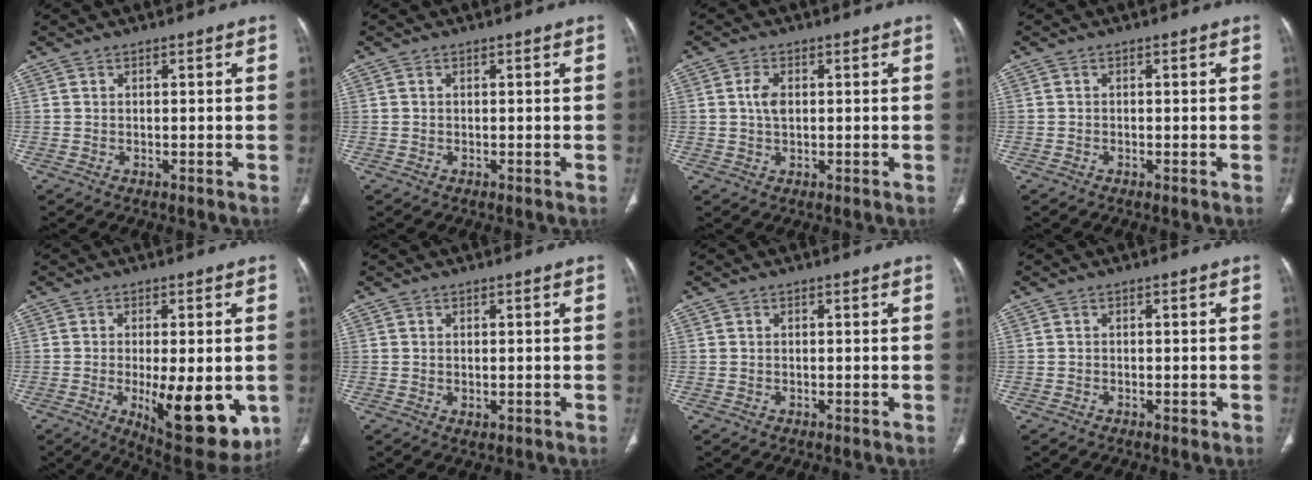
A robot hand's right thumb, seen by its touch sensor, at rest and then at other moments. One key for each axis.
{"total": 0.0}
{"total": 3.2, "fx": 0.4, "fy": 2.0, "fz": 2.5, "tx": -0.049, "ty": 0.001, "tz": 0.007}
{"total": 0.0}
{"total": 16.9, "fx": -3.9, "fy": 6.6, "fz": 15.1, "tx": -0.183, "ty": -0.024, "tz": -0.036}
{"total": 1.2, "fx": -0.2, "fy": 0.7, "fz": 1.0, "tx": -0.019, "ty": -0.005, "tz": 0.001}
{"total": 0.0}
{"total": 0.8, "fx": -0.4, "fy": 0.5, "fz": 0.5, "tx": -0.006, "ty": -0.001, "tz": -0.006}